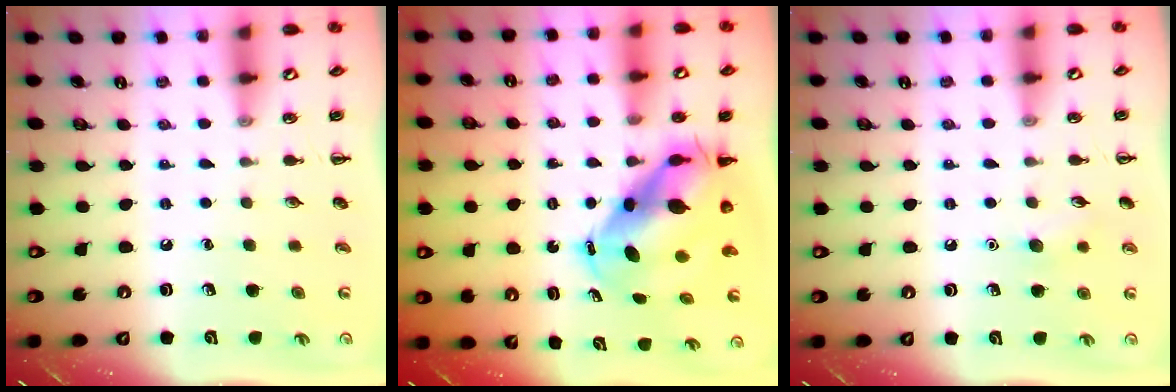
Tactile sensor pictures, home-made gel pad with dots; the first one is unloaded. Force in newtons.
{"total": 10.8, "press": 10.6, "slide": 2.4}
{"total": 5.9, "press": 5.6, "slide": 1.6}